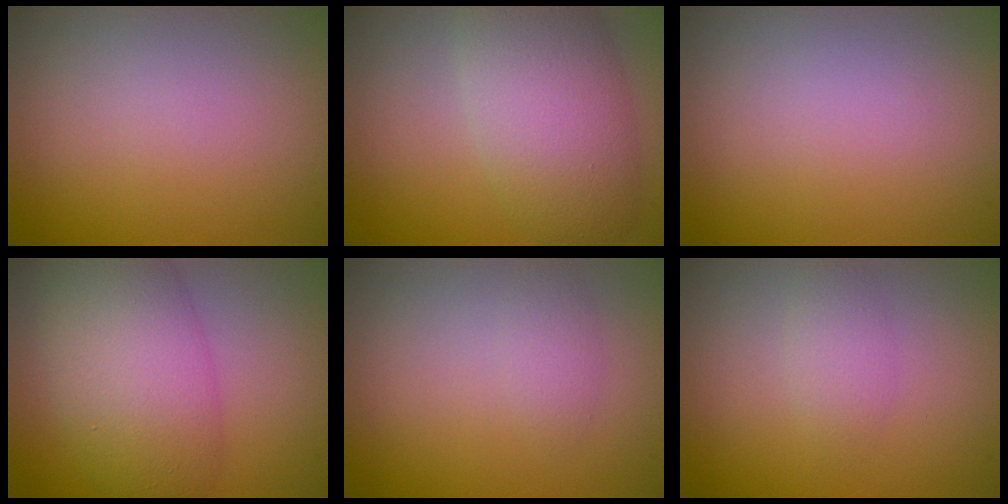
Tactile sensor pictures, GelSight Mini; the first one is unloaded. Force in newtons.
{"total": 7.0, "press": 7.0, "slide": 0.2}
{"total": 0.0}
{"total": 7.5, "press": 7.5, "slide": 0.2}
{"total": 1.1, "press": 1.1, "slide": 0.1}
{"total": 1.5, "press": 1.5, "slide": 0.0}